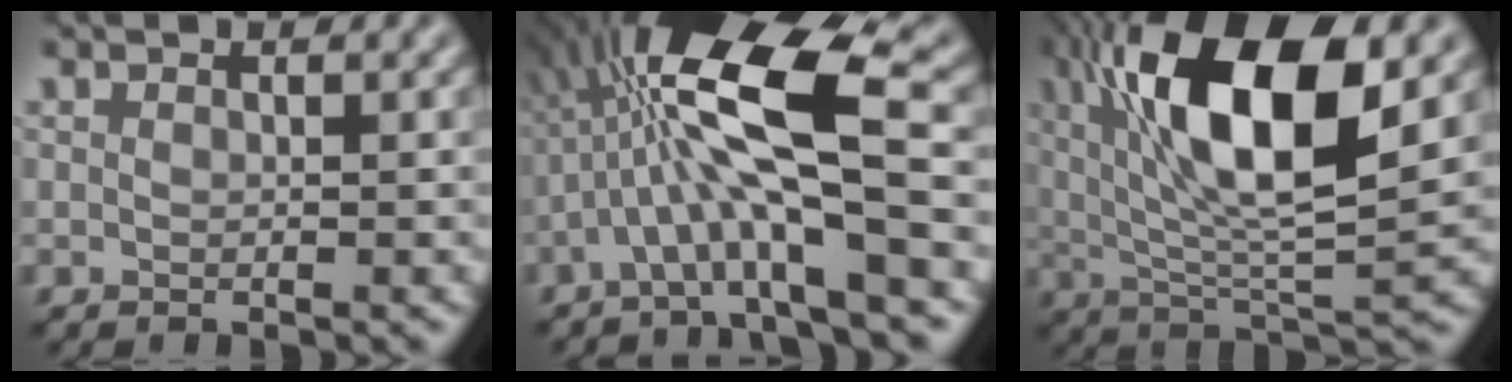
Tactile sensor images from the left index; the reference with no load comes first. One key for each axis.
{"total": 10.0, "fx": -0.9, "fy": 2.2, "fz": 9.7, "tx": -0.181, "ty": 0.030, "tz": -0.018}
{"total": 12.3, "fx": 3.6, "fy": 3.7, "fz": 11.2, "tx": -0.188, "ty": 0.013, "tz": 0.065}